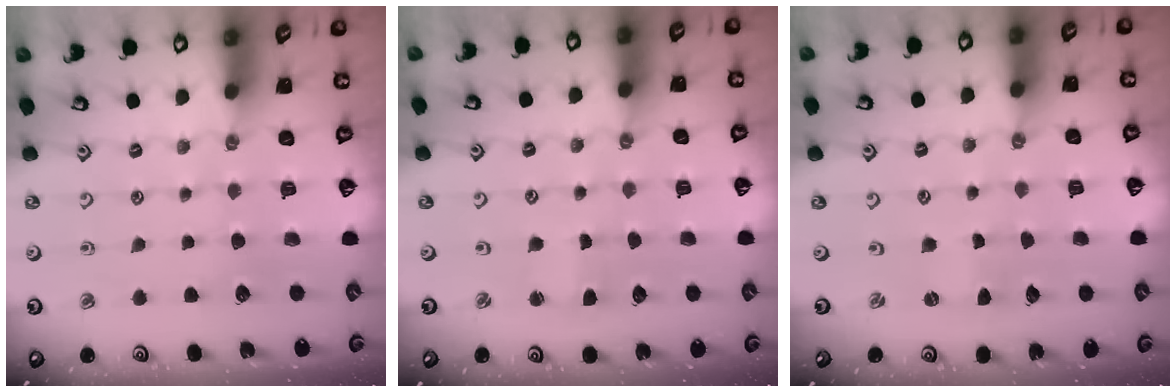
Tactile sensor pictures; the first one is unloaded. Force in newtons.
{"total": 1.9, "press": 1.9, "slide": 0.3}
{"total": 0.0}